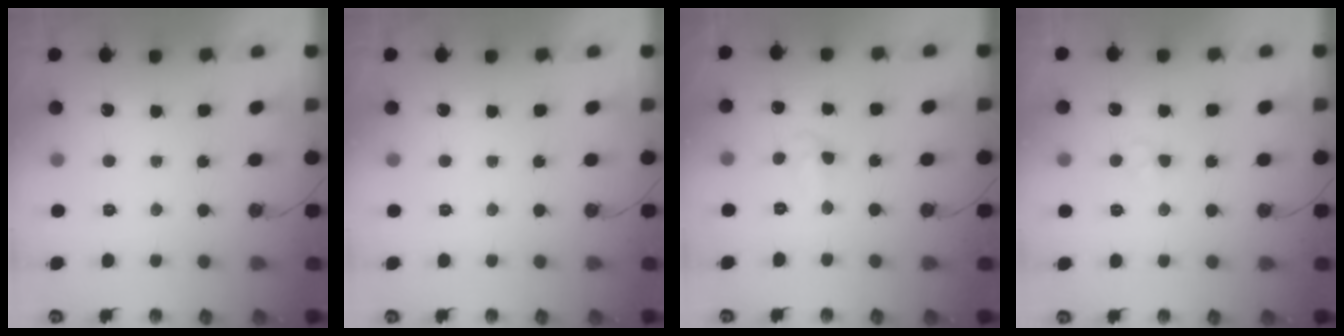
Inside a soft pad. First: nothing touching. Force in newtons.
{"total": 0.0}
{"total": 3.2, "press": 3.2, "slide": 0.5}
{"total": 3.6, "press": 3.6, "slide": 0.5}